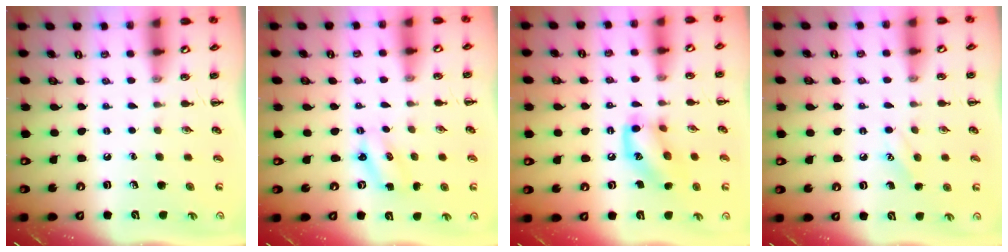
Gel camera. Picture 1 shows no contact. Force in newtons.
{"total": 2.4, "press": 2.3, "slide": 0.5}
{"total": 12.0, "press": 12.0, "slide": 0.7}
{"total": 7.5, "press": 7.2, "slide": 2.2}